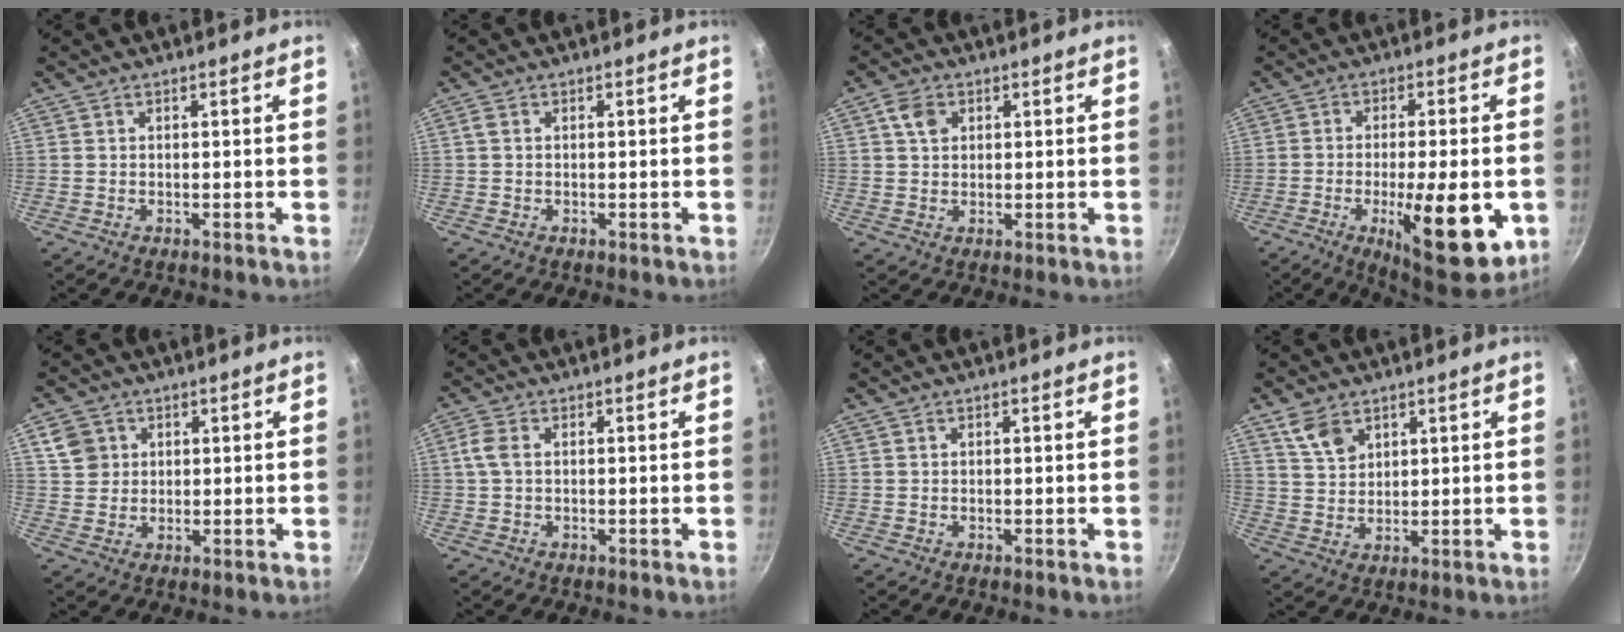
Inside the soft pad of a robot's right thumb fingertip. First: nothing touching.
{"total": 1.1, "force": [0.2, 0.7, 0.8], "torque": [-0.017, 0.003, 0.004]}
{"total": 4.0, "force": [1.5, 3.0, 2.1], "torque": [-0.029, 0.001, 0.026]}
{"total": 17.2, "force": [-4.8, 5.3, 15.7], "torque": [-0.211, 0.008, -0.062]}
{"total": 5.5, "force": [2.0, 4.8, 1.8], "torque": [-0.006, 0.004, 0.039]}
{"total": 3.2, "force": [0.5, 1.9, 2.5], "torque": [-0.060, 0.008, 0.006]}
{"total": 0.0}
{"total": 5.8, "force": [3.5, 3.7, 2.7], "torque": [-0.033, -0.013, 0.074]}